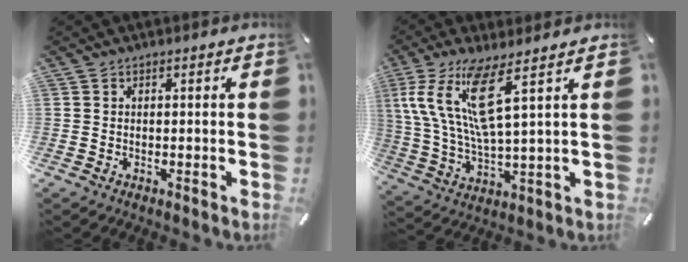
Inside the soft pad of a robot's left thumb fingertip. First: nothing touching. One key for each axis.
{"total": 14.3, "fx": 6.8, "fy": 2.9, "fz": 12.3, "tx": -0.274, "ty": -0.023, "tz": 0.113}